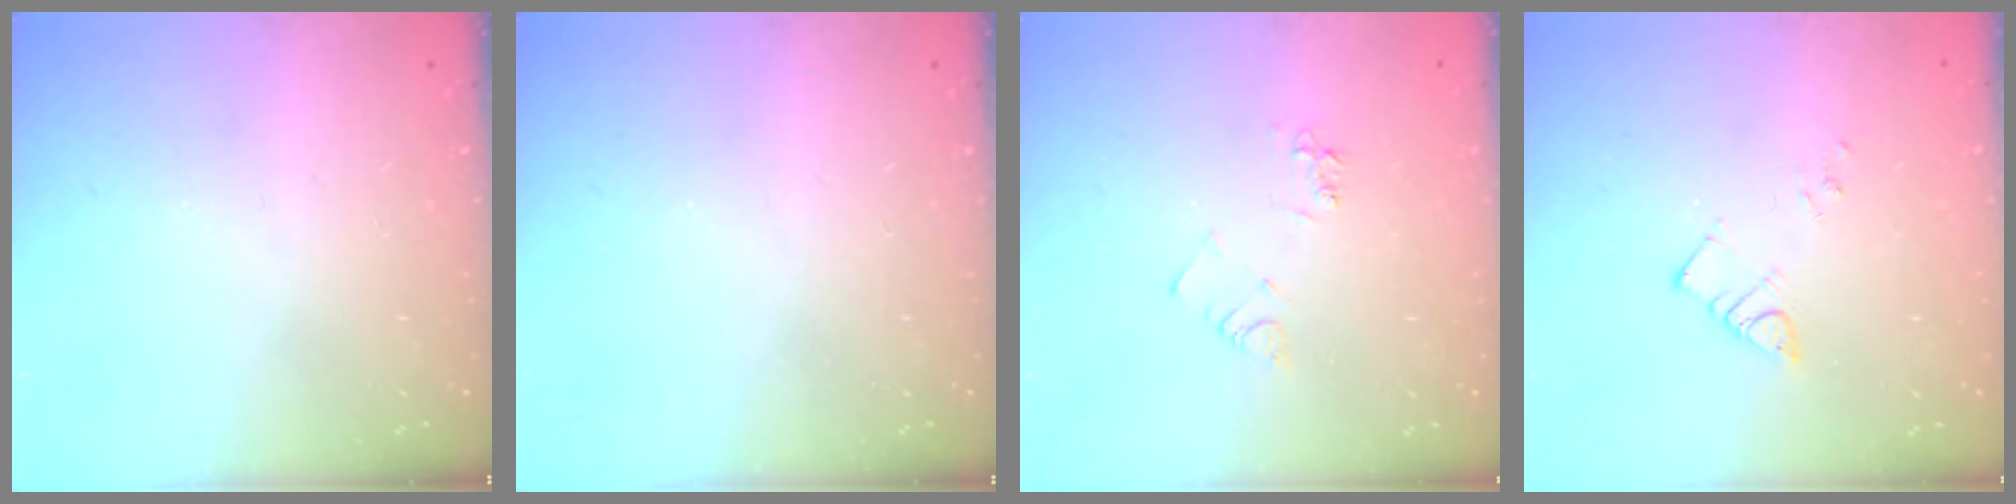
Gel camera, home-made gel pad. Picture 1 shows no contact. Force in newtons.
{"total": 0.0}
{"total": 4.6, "press": 4.6, "slide": 0.5}
{"total": 3.2, "press": 3.2, "slide": 0.4}